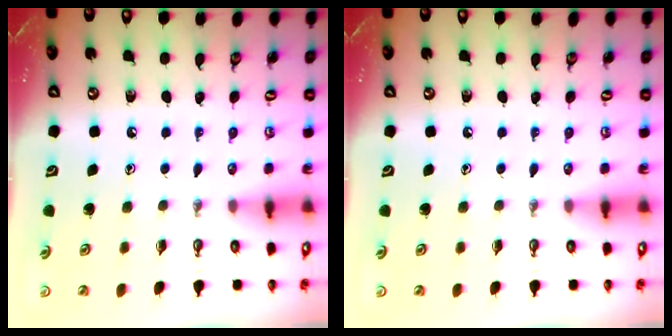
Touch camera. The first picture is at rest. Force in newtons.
{"total": 0.0}